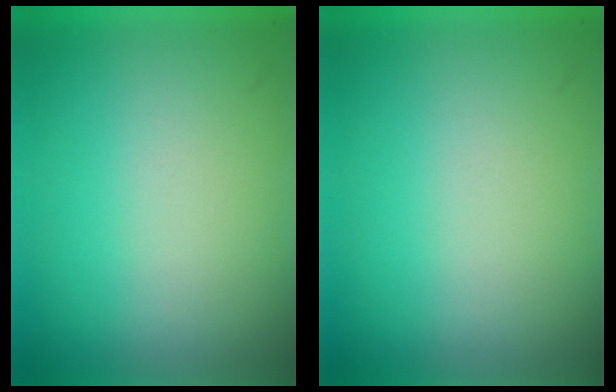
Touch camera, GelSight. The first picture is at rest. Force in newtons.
{"total": 1.5}